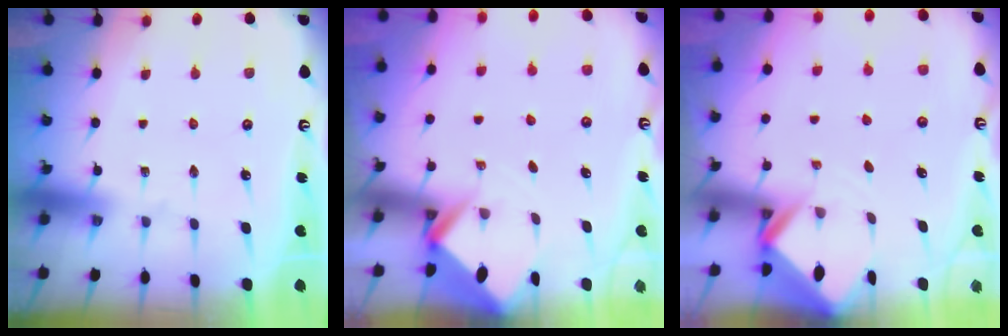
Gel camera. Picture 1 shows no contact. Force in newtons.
{"total": 2.5, "press": 2.5, "slide": 0.1}
{"total": 2.9, "press": 2.9, "slide": 0.2}